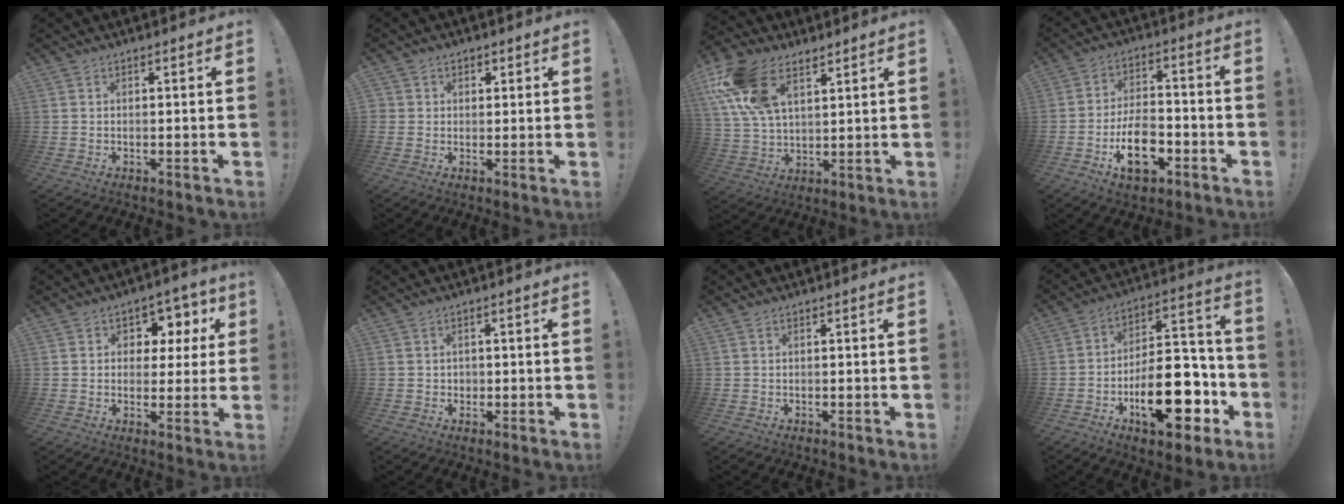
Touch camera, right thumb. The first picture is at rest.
{"total": 2.7, "force": [0.7, 2.6, 0.3], "torque": [0.003, -0.002, 0.011]}
{"total": 17.3, "force": [9.7, 9.7, 10.6], "torque": [-0.221, -0.037, 0.179]}
{"total": 14.3, "force": [-6.1, 8.1, 10.1], "torque": [-0.157, 0.033, -0.103]}
{"total": 6.5, "force": [2.7, 5.7, 1.9], "torque": [-0.015, -0.023, 0.050]}
{"total": 1.6, "force": [0.1, 1.6, 0.4], "torque": [0.000, 0.000, -0.001]}
{"total": 0.0}
{"total": 23.4, "force": [-9.3, 11.5, 18.1], "torque": [-0.256, 0.064, -0.134]}